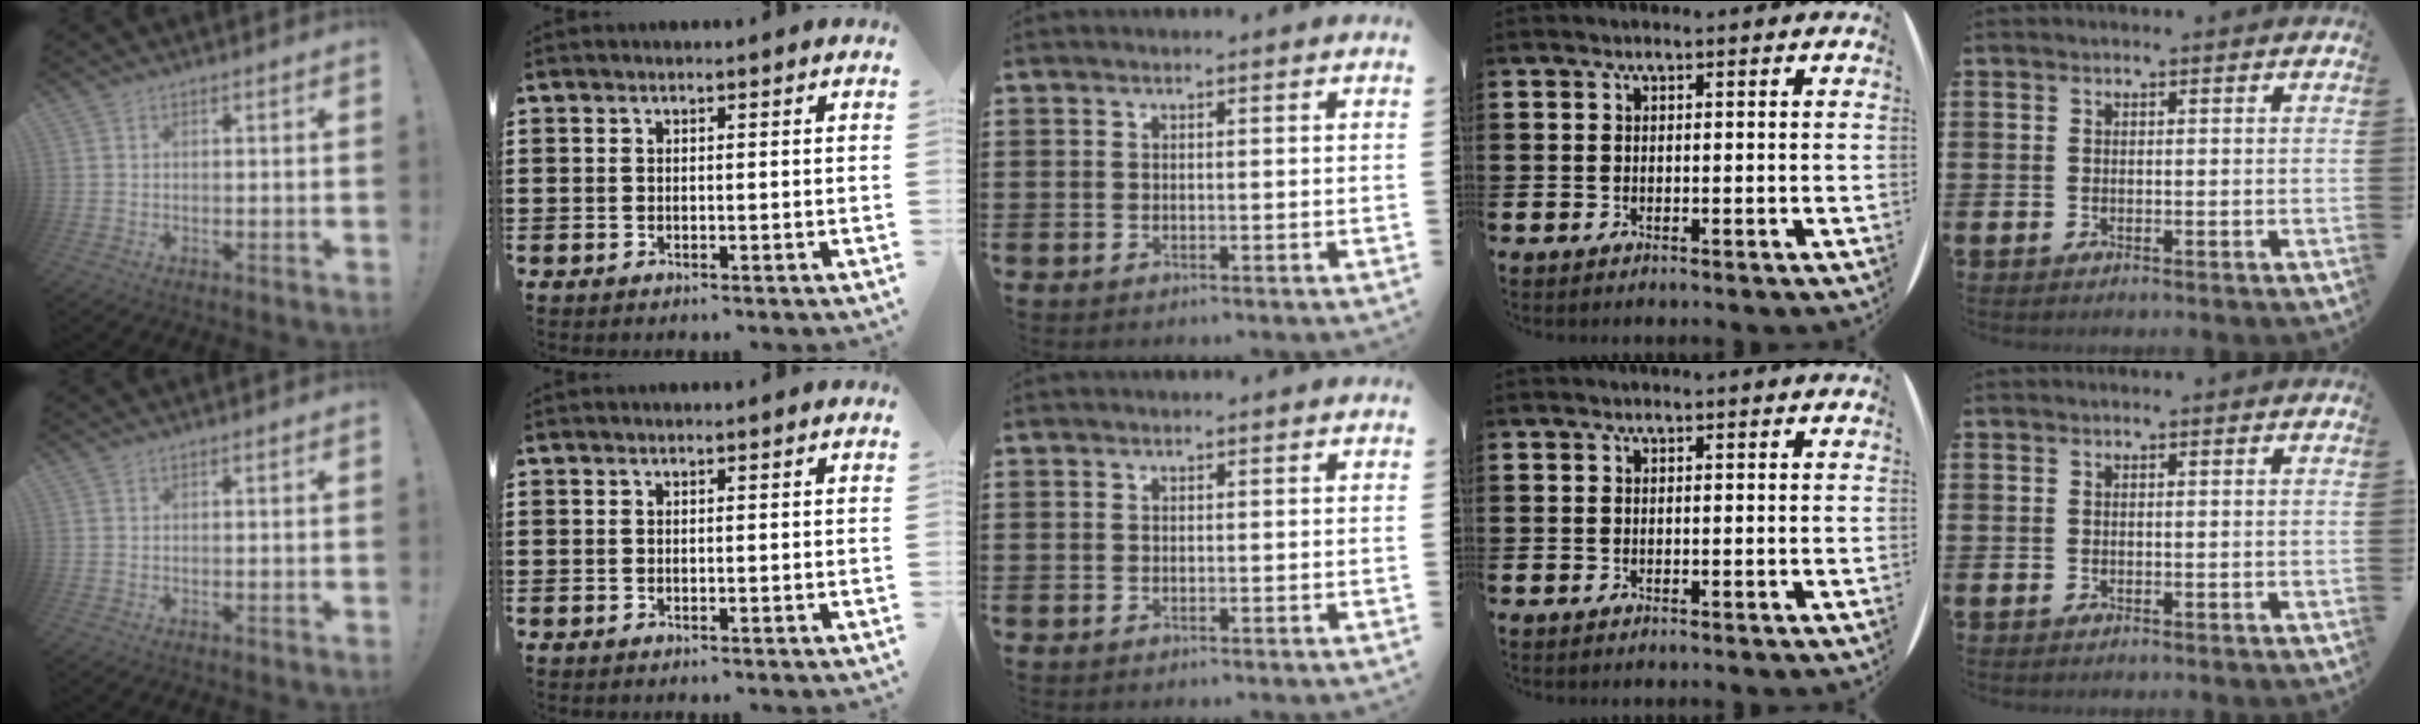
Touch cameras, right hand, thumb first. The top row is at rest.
{}